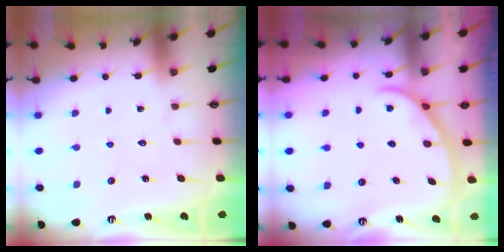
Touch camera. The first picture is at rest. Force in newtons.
{"total": 2.4, "press": 2.4, "slide": 0.4}